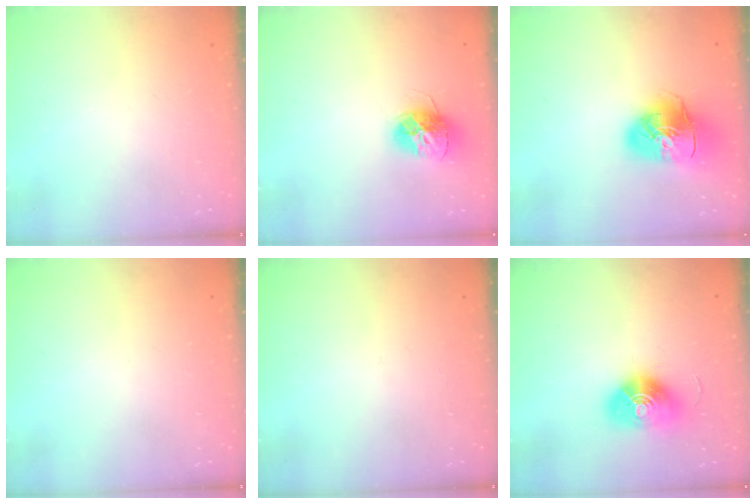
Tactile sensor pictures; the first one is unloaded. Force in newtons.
{"total": 13.4, "press": 13.4, "slide": 1.2}
{"total": 13.0, "press": 12.8, "slide": 1.9}
{"total": 0.0}
{"total": 0.0}
{"total": 13.1, "press": 13.1, "slide": 0.5}